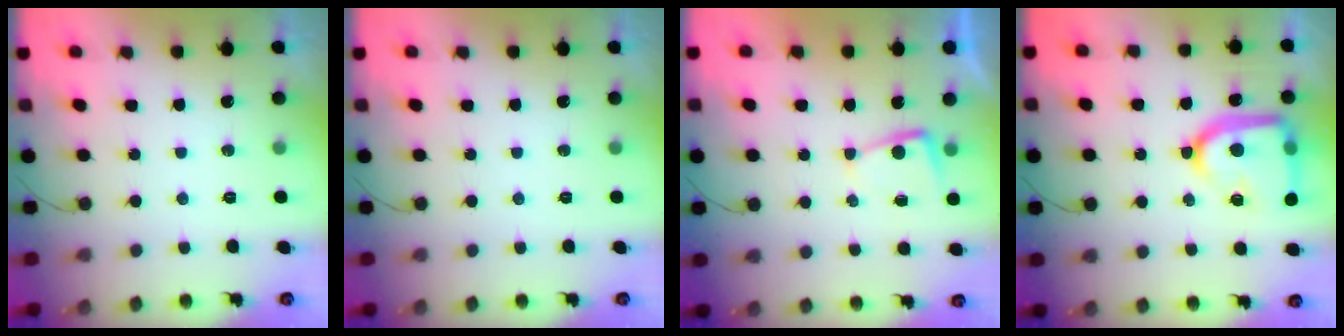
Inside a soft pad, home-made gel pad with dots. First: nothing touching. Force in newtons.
{"total": 0.0}
{"total": 2.4, "press": 2.3, "slide": 0.4}
{"total": 20.2, "press": 20.1, "slide": 1.9}